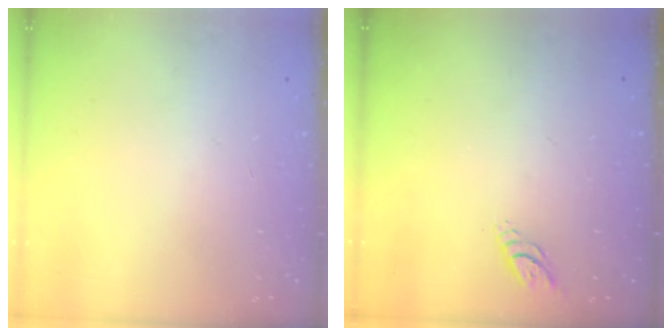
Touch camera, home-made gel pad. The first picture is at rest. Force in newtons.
{"total": 3.6, "press": 3.5, "slide": 0.3}